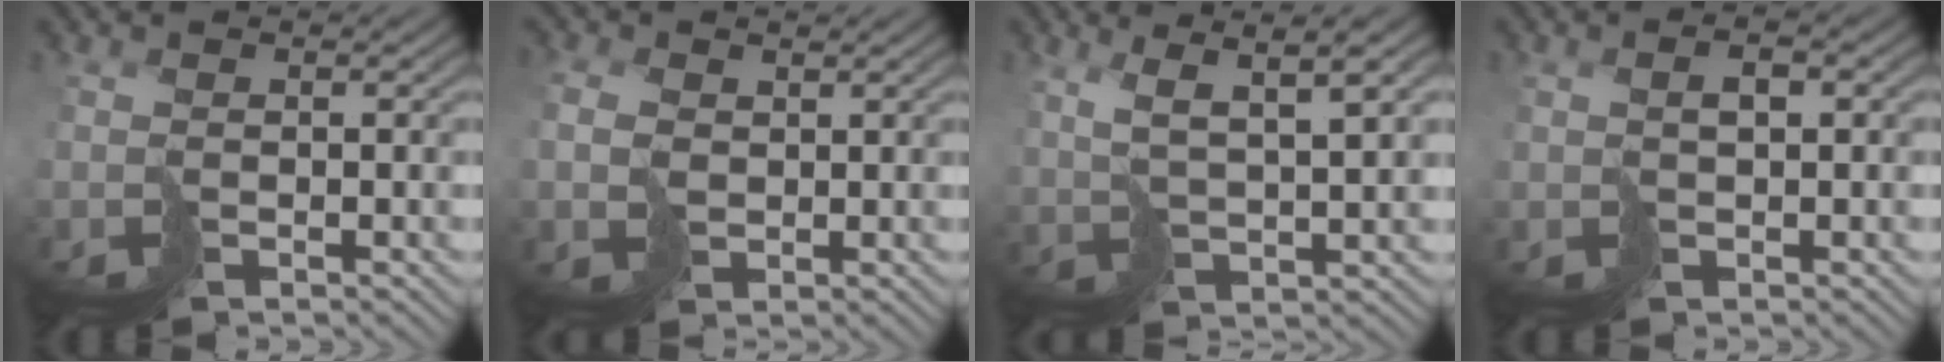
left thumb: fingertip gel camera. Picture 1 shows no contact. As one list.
[{"total": 2.9, "force": [0.6, 2.3, 1.5], "torque": [-0.052, 0.002, 0.015]}, {"total": 7.0, "force": [4.0, 1.4, 5.5], "torque": [-0.100, 0.013, 0.080]}, {"total": 1.7, "force": [0.6, 0.6, 1.5], "torque": [-0.028, 0.005, 0.013]}]